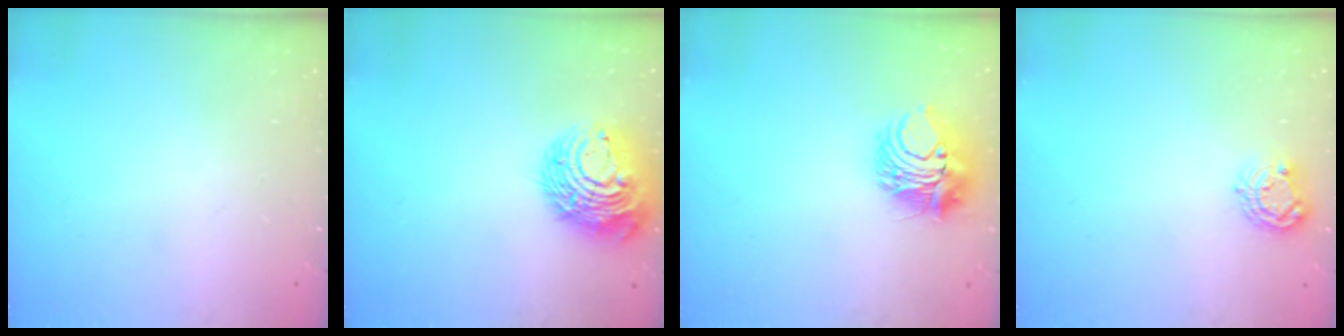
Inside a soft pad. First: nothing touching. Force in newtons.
{"total": 13.3, "press": 13.2, "slide": 1.6}
{"total": 9.0, "press": 9.0, "slide": 0.5}
{"total": 6.8, "press": 6.8, "slide": 0.6}